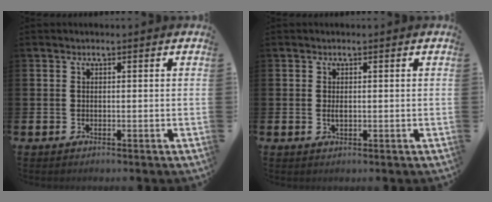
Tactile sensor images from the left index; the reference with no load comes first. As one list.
[{"total": 0.9, "force": [0.1, 0.4, 0.9], "torque": [-0.016, 0.002, 0.001]}]